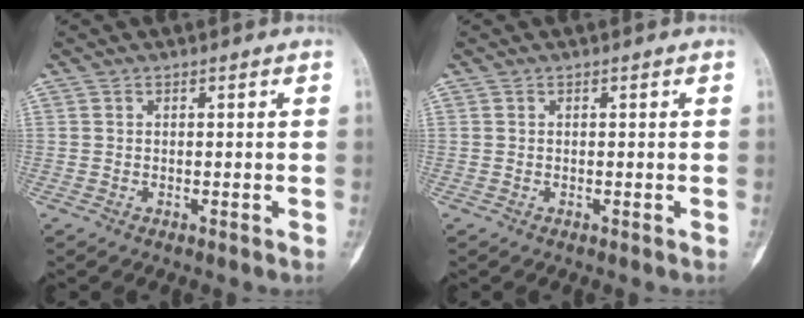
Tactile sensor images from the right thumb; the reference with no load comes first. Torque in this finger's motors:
{"motor_torque": [0.02, 0.02, 0.01, -0.02, 0.00]}